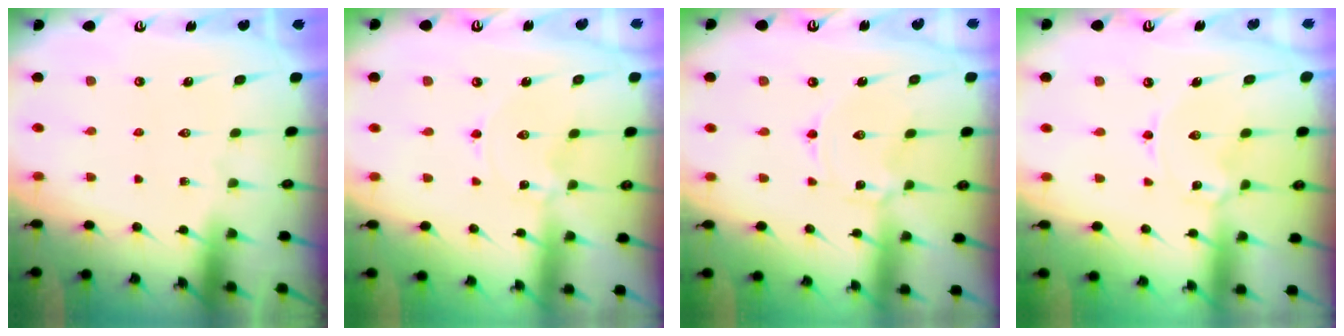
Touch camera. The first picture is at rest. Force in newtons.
{"total": 0.0}
{"total": 1.5, "press": 1.5, "slide": 0.3}
{"total": 2.4, "press": 2.4, "slide": 0.1}